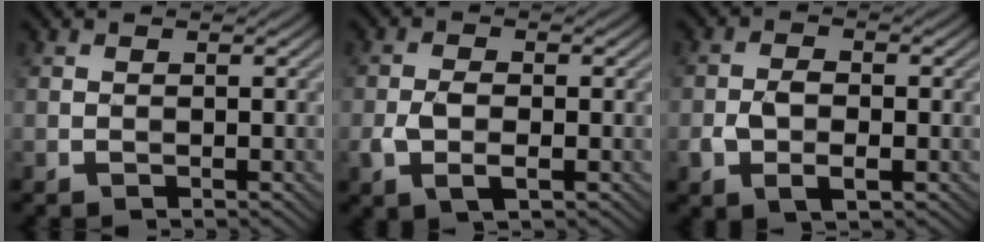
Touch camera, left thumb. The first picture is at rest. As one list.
[{"total": 3.4, "force": [-1.0, 1.6, 2.9], "torque": [-0.062, -0.006, -0.018]}, {"total": 3.7, "force": [-1.2, 2.0, 3.0], "torque": [-0.060, -0.005, -0.020]}]